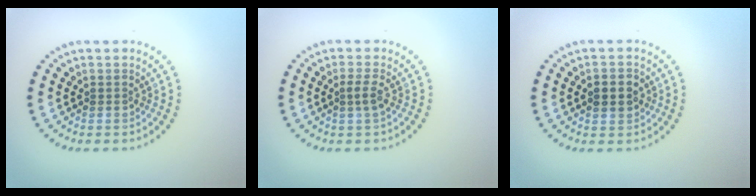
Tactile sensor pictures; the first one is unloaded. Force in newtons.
{"total": 1.3, "press": 1.0, "slide": 0.8}
{"total": 2.4, "press": 2.4, "slide": 0.1}